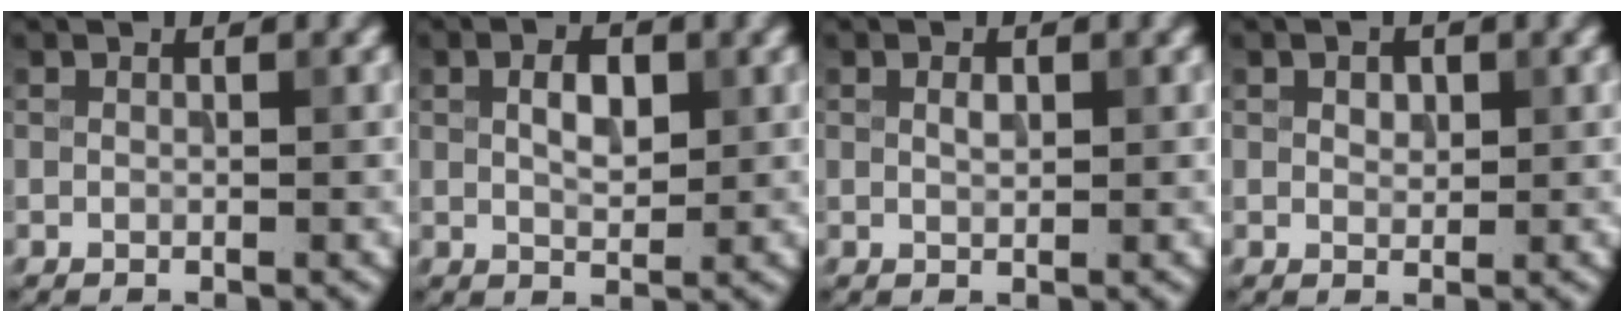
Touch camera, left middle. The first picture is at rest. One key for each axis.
{"total": 2.8, "fx": 0.7, "fy": 1.5, "fz": 2.2, "tx": -0.042, "ty": 0.002, "tz": 0.013}
{"total": 0.9, "fx": 0.3, "fy": 0.5, "fz": 0.7, "tx": -0.015, "ty": 0.001, "tz": 0.006}
{"total": 1.3, "fx": 0.5, "fy": 0.9, "fz": 0.7, "tx": -0.014, "ty": 0.000, "tz": 0.010}